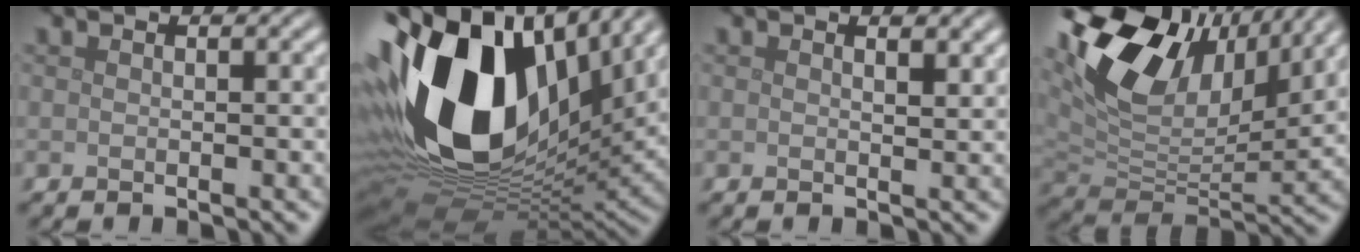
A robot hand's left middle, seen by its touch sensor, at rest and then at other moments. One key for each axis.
{"total": 19.5, "fx": 4.1, "fy": 12.4, "fz": 14.5, "tx": -0.336, "ty": -0.014, "tz": 0.075}
{"total": 1.3, "fx": 1.1, "fy": 0.4, "fz": 0.7, "tx": -0.009, "ty": -0.001, "tz": 0.020}
{"total": 12.7, "fx": 7.4, "fy": 7.0, "fz": 7.6, "tx": -0.163, "ty": 0.023, "tz": 0.133}